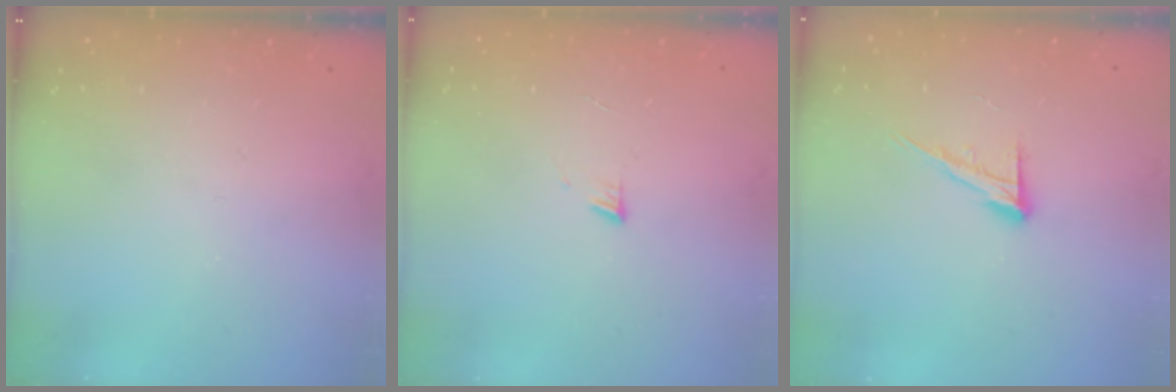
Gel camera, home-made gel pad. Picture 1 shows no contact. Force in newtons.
{"total": 3.5, "press": 3.4, "slide": 0.4}
{"total": 10.6, "press": 10.5, "slide": 1.6}